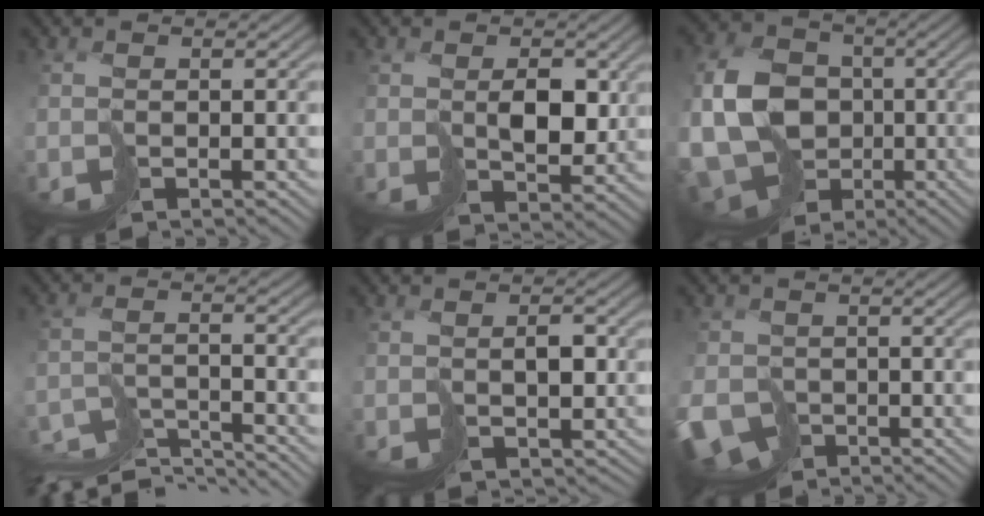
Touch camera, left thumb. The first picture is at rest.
{"total": 4.3, "force": [2.2, 2.5, 2.7], "torque": [-0.049, -0.004, 0.052]}
{"total": 13.3, "force": [-1.5, 10.6, 7.9], "torque": [-0.196, -0.016, -0.022]}
{"total": 9.5, "force": [-9.1, 0.9, 2.3], "torque": [-0.040, -0.004, -0.135]}
{"total": 3.0, "force": [0.6, 2.1, 1.9], "torque": [-0.028, -0.001, 0.024]}
{"total": 6.3, "force": [-3.1, 4.5, 2.9], "torque": [-0.061, -0.029, -0.055]}